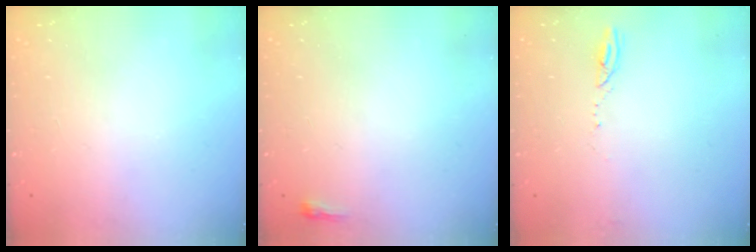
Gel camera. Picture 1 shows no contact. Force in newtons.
{"total": 2.3, "press": 2.2, "slide": 0.7}
{"total": 3.3, "press": 3.3, "slide": 0.4}